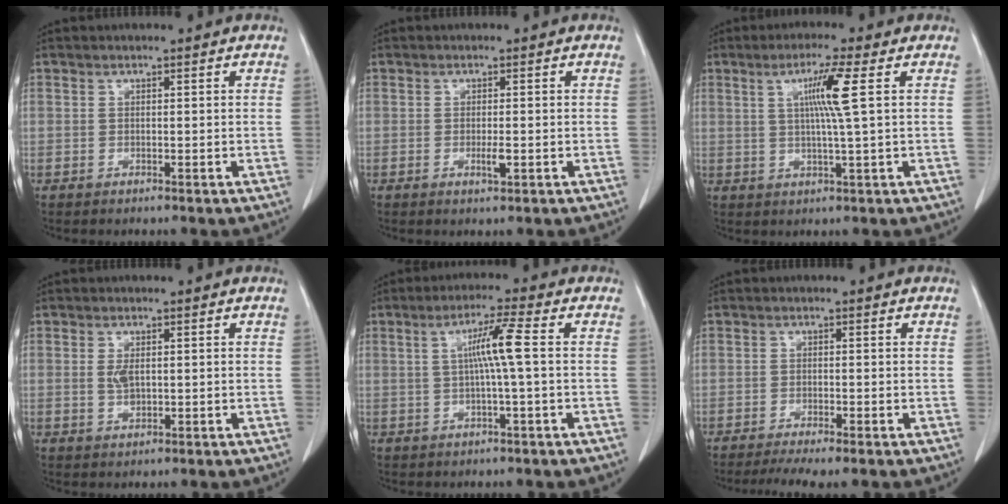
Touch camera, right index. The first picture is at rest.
{"total": 1.7, "force": [-0.5, 0.3, 1.6], "torque": [-0.031, -0.003, -0.007]}
{"total": 6.3, "force": [1.6, -1.3, 6.0], "torque": [-0.111, -0.001, 0.031]}
{"total": 2.3, "force": [0.2, 1.1, 2.0], "torque": [-0.039, -0.002, 0.006]}
{"total": 5.7, "force": [0.5, -0.8, 5.7], "torque": [-0.103, 0.007, 0.011]}
{"total": 5.3, "force": [-4.1, 0.4, 3.3], "torque": [-0.047, -0.009, -0.063]}